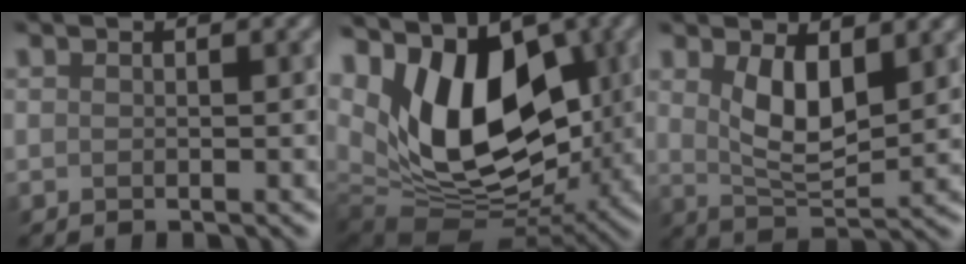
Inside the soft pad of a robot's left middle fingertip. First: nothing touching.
{"total": 13.0, "force": [3.4, 7.9, 9.7], "torque": [-0.145, -0.010, 0.048]}
{"total": 4.3, "force": [1.8, 1.8, 3.4], "torque": [-0.076, -0.008, 0.034]}